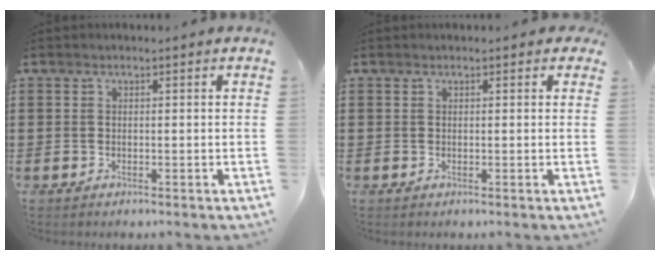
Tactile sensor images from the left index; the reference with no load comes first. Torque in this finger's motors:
{"motor_torque": [2.14, 0.00, 0.08, -0.06]}